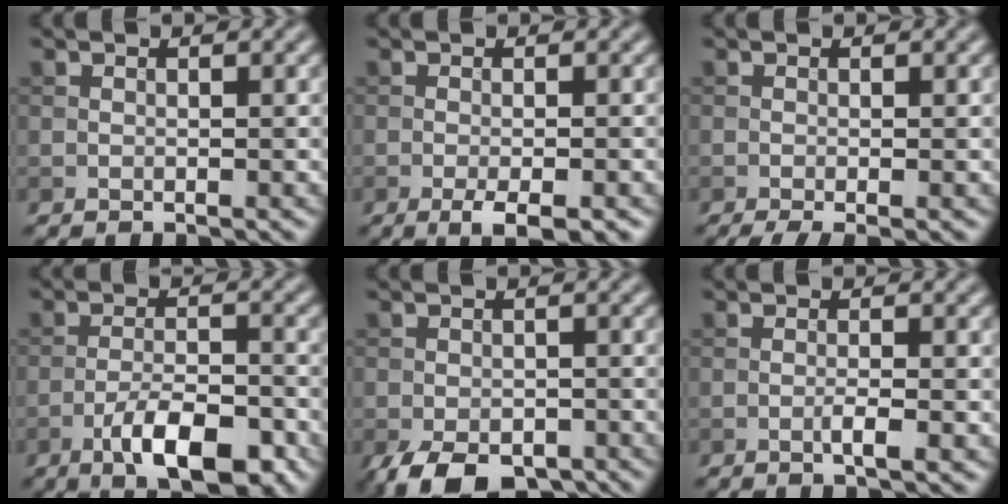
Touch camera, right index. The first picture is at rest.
{"total": 3.1, "force": [-1.7, 0.6, 2.5], "torque": [-0.044, -0.004, -0.027]}
{"total": 2.8, "force": [-1.5, 0.7, 2.3], "torque": [-0.039, -0.007, -0.028]}
{"total": 7.0, "force": [-4.0, 2.3, 5.2], "torque": [-0.089, 0.005, -0.068]}
{"total": 6.0, "force": [-4.0, 2.9, 3.5], "torque": [-0.050, -0.016, -0.059]}
{"total": 1.7, "force": [-0.7, 0.2, 1.6], "torque": [-0.026, 0.002, -0.014]}